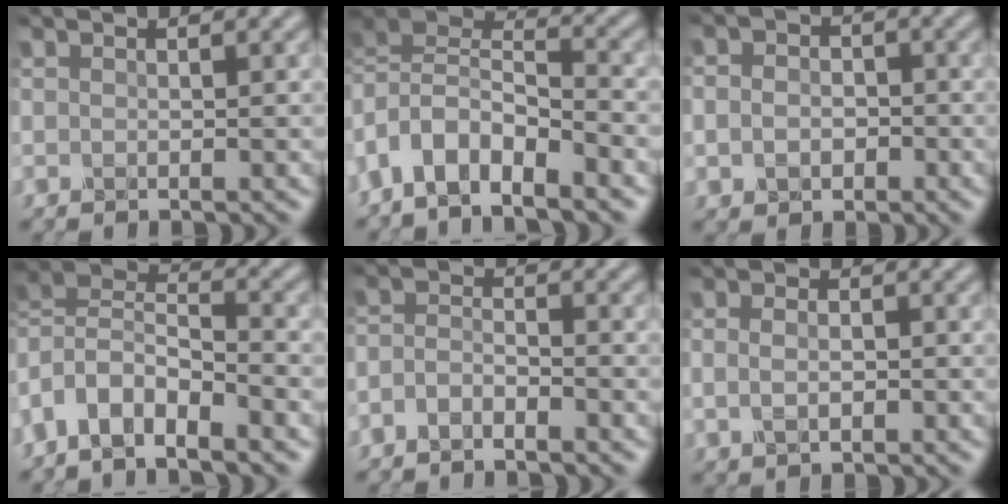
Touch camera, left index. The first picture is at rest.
{"total": 7.2, "force": [-3.4, 3.5, 5.2], "torque": [-0.095, 0.006, -0.075]}
{"total": 3.0, "force": [-0.4, 2.6, 1.4], "torque": [-0.008, 0.004, -0.024]}
{"total": 6.8, "force": [-3.8, 3.3, 4.6], "torque": [-0.084, 0.007, -0.083]}
{"total": 2.2, "force": [-1.6, 1.0, 1.2], "torque": [-0.027, 0.006, -0.042]}
{"total": 2.8, "force": [0.1, 2.0, 2.0], "torque": [-0.019, 0.008, -0.006]}